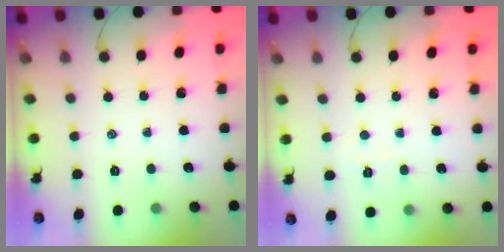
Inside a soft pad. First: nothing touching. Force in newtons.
{"total": 2.4, "press": 2.3, "slide": 0.6}